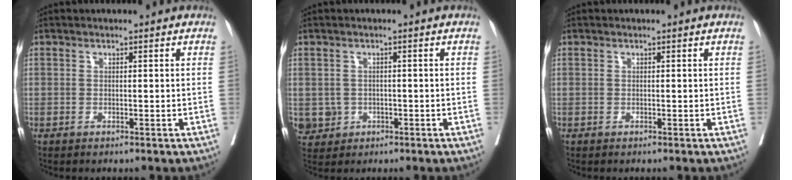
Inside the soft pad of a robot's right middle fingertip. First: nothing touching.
{"total": 3.6, "force": [-0.8, 3.5, 0.5], "torque": [-0.004, 0.005, -0.008]}
{"total": 0.0}